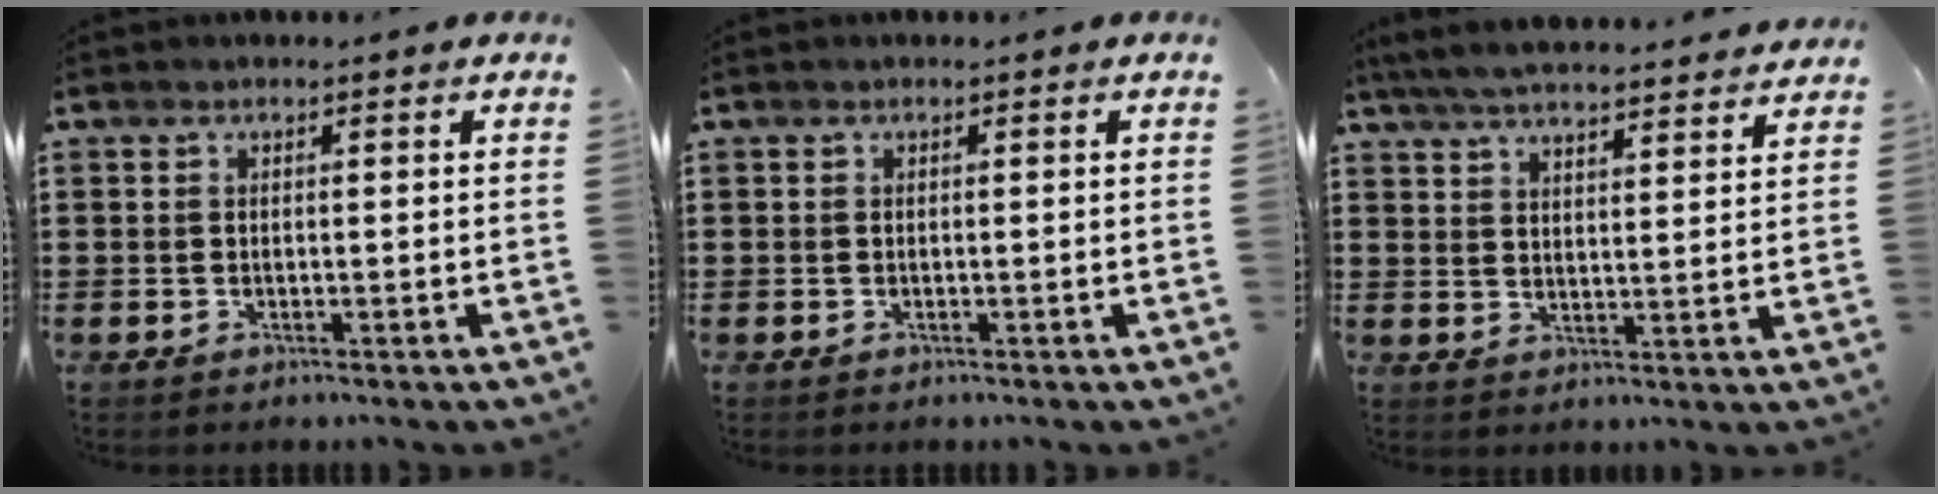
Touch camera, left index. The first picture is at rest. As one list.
[{"total": 0.0}, {"total": 5.6, "force": [5.3, 0.2, 1.7], "torque": [-0.051, -0.021, 0.096]}]